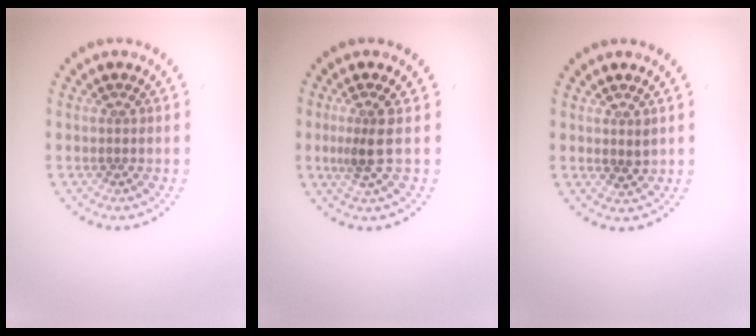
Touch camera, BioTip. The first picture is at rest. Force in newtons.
{"total": 2.3, "press": 1.8, "slide": 1.5}
{"total": 1.1, "press": 1.0, "slide": 0.4}